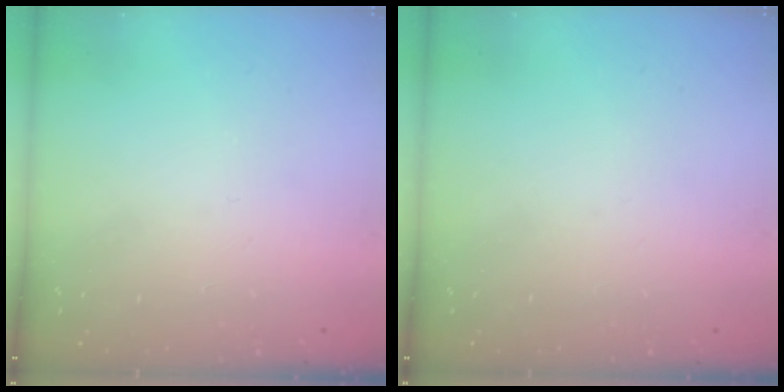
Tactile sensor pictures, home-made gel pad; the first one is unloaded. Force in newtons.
{"total": 0.0}